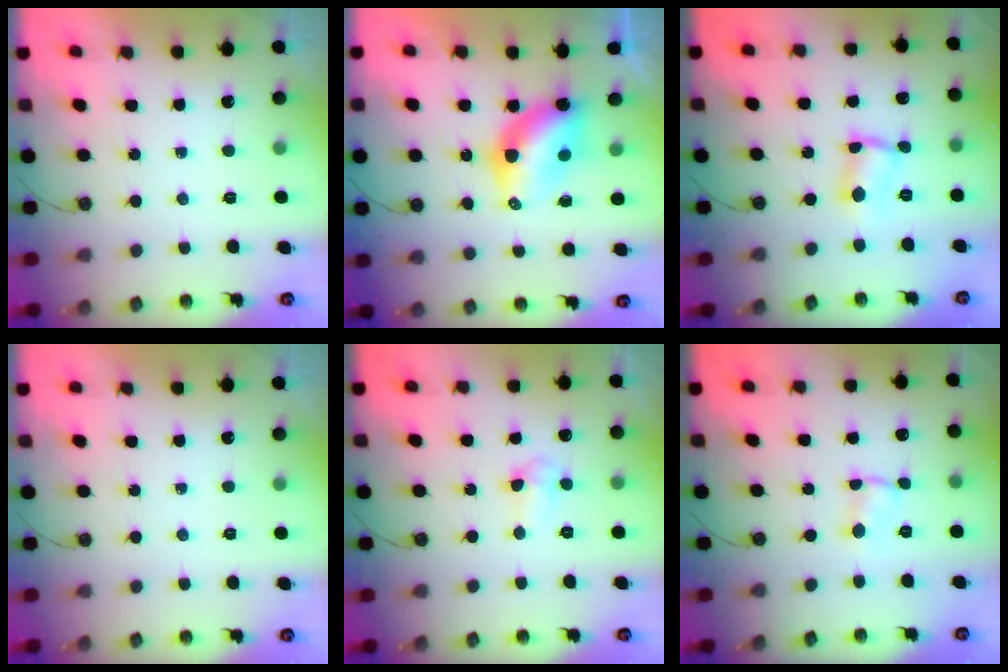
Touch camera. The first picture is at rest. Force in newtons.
{"total": 8.2, "press": 8.1, "slide": 0.2}
{"total": 2.8, "press": 2.8, "slide": 0.6}
{"total": 0.0}
{"total": 3.5, "press": 3.5, "slide": 0.8}
{"total": 1.1, "press": 1.1, "slide": 0.2}